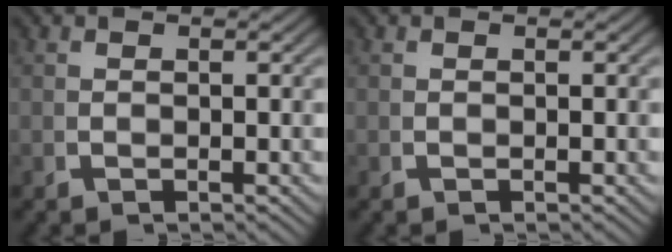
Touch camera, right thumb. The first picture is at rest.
{"total": 0.0}